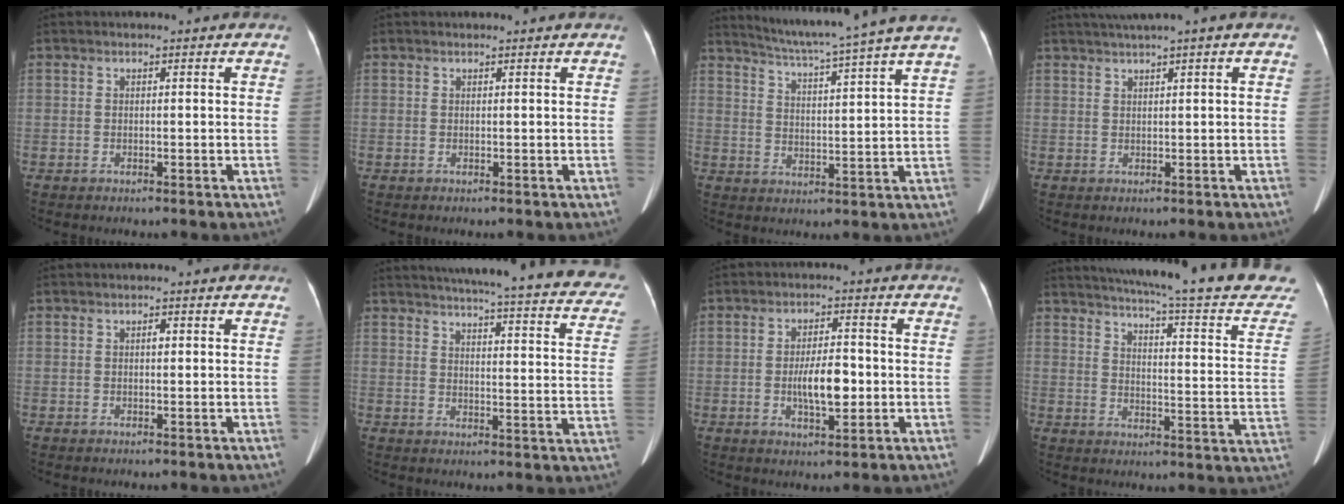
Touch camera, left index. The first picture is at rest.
{"total": 0.7, "force": [0.7, 0.1, 0.1], "torque": [-0.009, 0.014, 0.011]}
{"total": 16.0, "force": [13.9, -2.2, 7.6], "torque": [-0.131, -0.023, 0.187]}
{"total": 4.1, "force": [2.9, -0.9, 2.8], "torque": [-0.054, 0.019, 0.052]}
{"total": 0.7, "force": [0.1, 0.3, 0.6], "torque": [-0.012, 0.001, 0.001]}
{"total": 31.0, "force": [27.1, 3.7, 14.4], "torque": [-0.185, -0.066, 0.304]}
{"total": 6.3, "force": [-1.2, 2.1, 5.9], "torque": [-0.113, 0.001, -0.020]}
{"total": 26.0, "force": [22.8, 1.8, 12.3], "torque": [-0.177, -0.069, 0.267]}